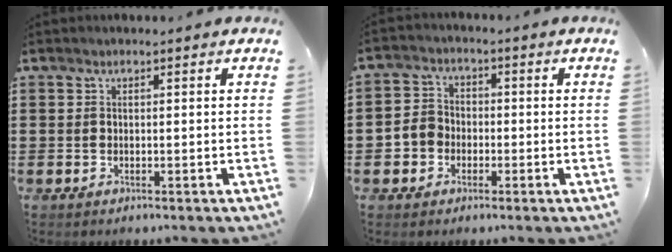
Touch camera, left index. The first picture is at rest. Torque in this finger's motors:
{"motor_torque": [0.23, 0.11, 0.10, 0.03]}